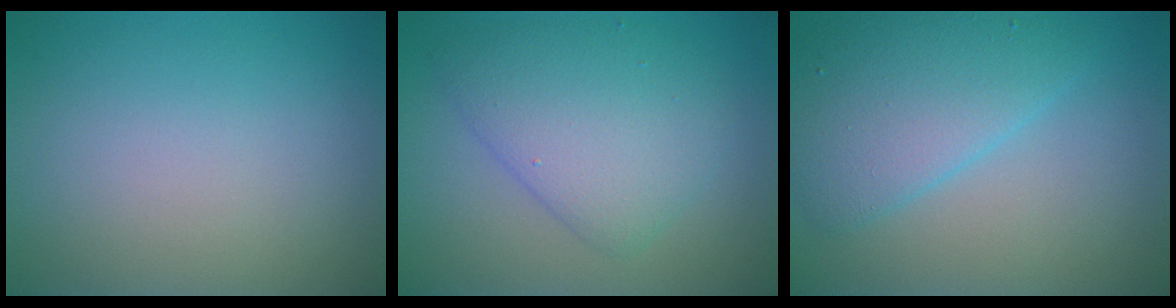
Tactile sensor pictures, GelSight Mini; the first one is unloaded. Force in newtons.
{"total": 5.3, "press": 5.3, "slide": 0.3}
{"total": 5.0, "press": 5.0, "slide": 0.3}